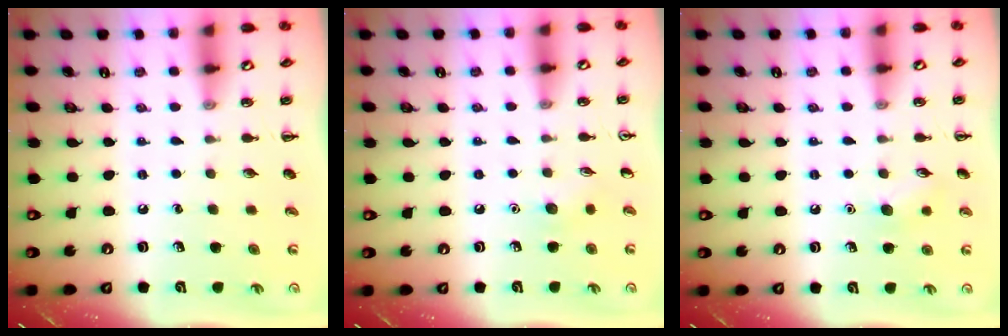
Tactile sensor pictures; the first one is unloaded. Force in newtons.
{"total": 4.7, "press": 4.5, "slide": 1.4}
{"total": 6.9, "press": 6.7, "slide": 1.9}